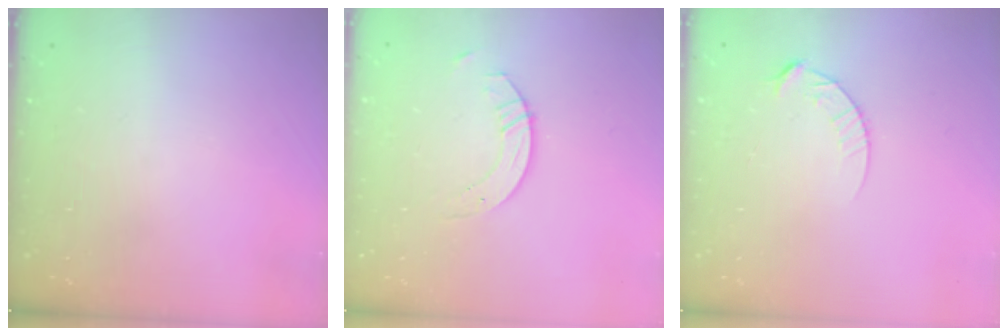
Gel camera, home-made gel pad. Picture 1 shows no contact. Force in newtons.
{"total": 3.5, "press": 3.5, "slide": 0.4}
{"total": 6.6, "press": 6.6, "slide": 0.7}